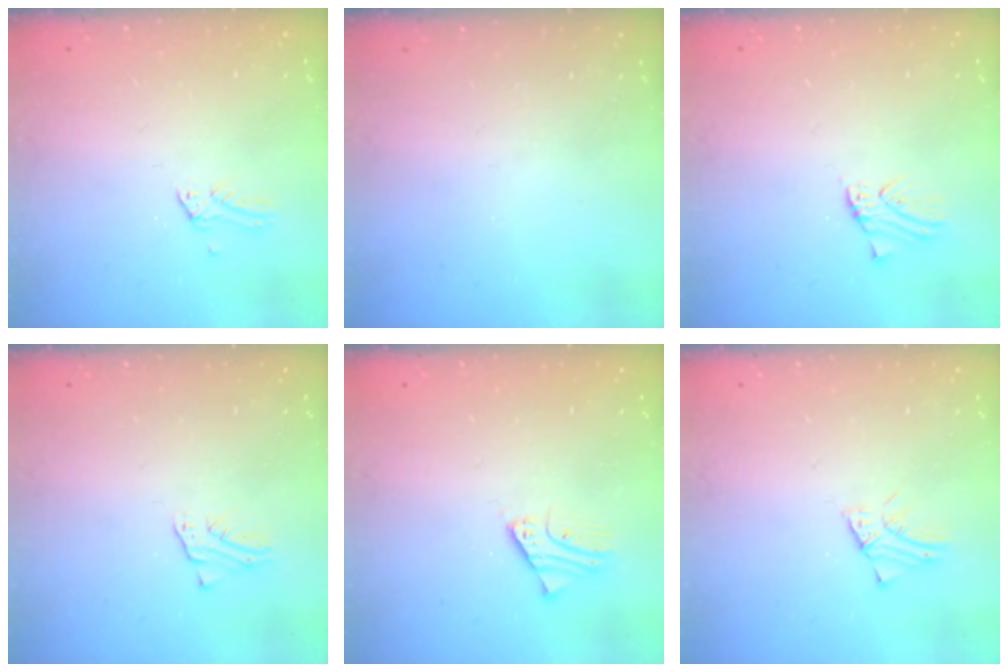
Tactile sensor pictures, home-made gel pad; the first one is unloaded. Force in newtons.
{"total": 0.0}
{"total": 0.9, "press": 0.9, "slide": 0.1}
{"total": 1.6, "press": 1.6, "slide": 0.2}
{"total": 2.5, "press": 2.5, "slide": 0.2}
{"total": 1.2, "press": 1.2, "slide": 0.0}